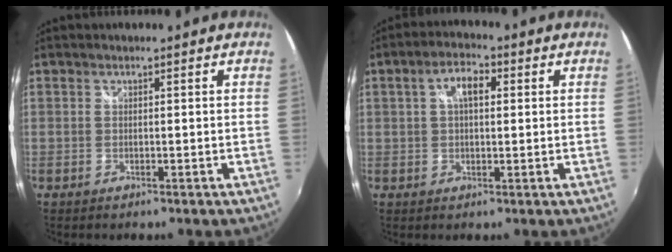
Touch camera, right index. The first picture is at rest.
{"total": 5.3, "force": [1.3, 2.8, 4.3], "torque": [-0.076, 0.016, 0.022]}